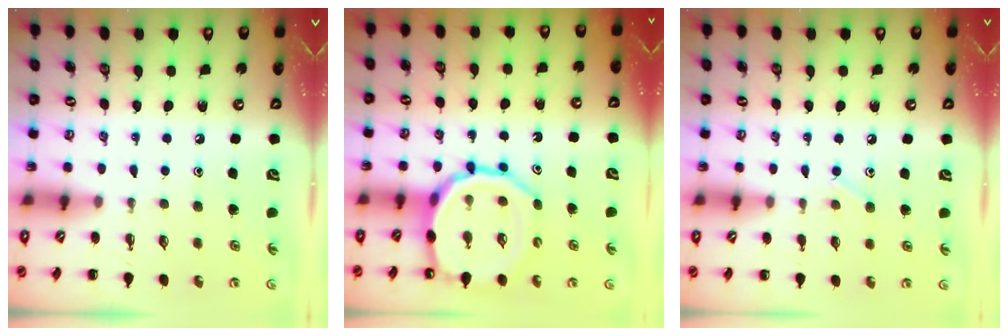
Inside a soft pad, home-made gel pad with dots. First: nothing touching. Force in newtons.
{"total": 14.2, "press": 13.9, "slide": 2.7}
{"total": 6.3, "press": 6.1, "slide": 1.5}